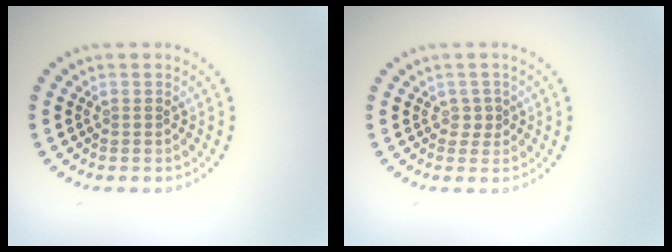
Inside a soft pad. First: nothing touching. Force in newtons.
{"total": 0.9, "press": 0.8, "slide": 0.5}